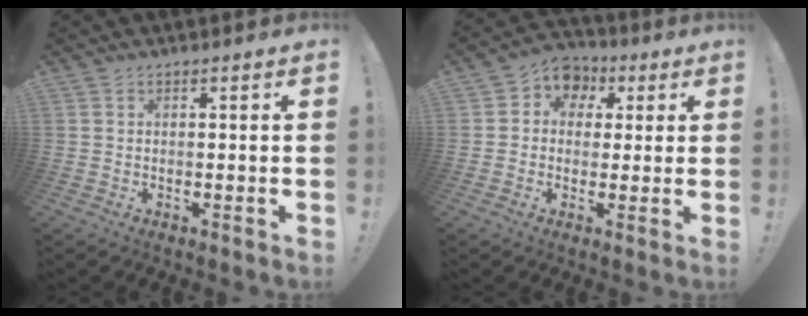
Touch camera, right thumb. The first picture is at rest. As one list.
[{"total": 7.2, "force": [1.2, 6.6, 2.7], "torque": [-0.038, 0.001, 0.026]}]